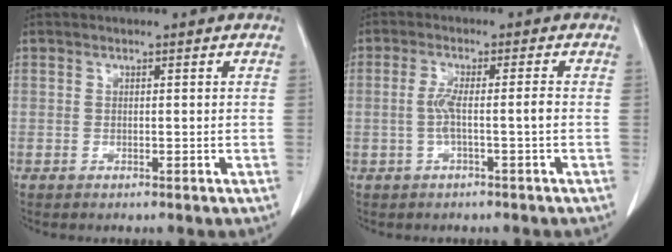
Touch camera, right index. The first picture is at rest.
{"total": 3.7, "force": [-0.8, -0.3, 3.6], "torque": [-0.072, 0.006, -0.013]}